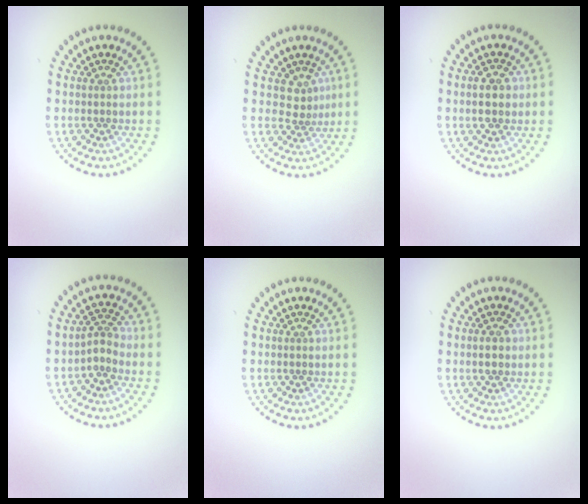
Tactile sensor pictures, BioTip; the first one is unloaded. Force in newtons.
{"total": 1.8, "press": 1.3, "slide": 1.3}
{"total": 2.9, "press": 2.9, "slide": 0.1}
{"total": 1.7, "press": 1.3, "slide": 1.1}
{"total": 0.0}
{"total": 1.1, "press": 1.1, "slide": 0.1}